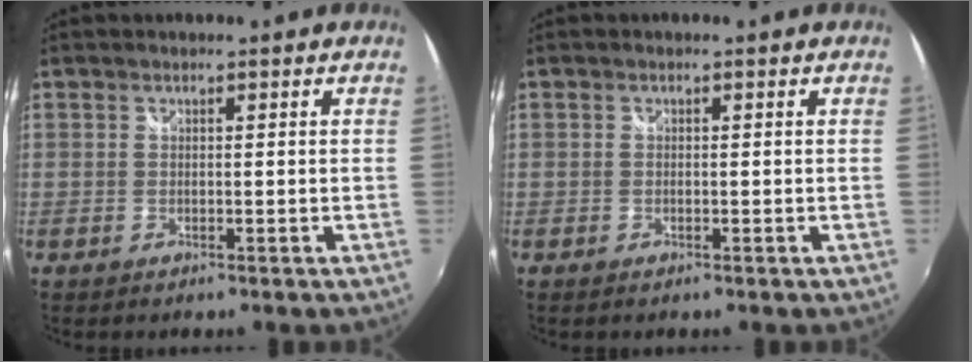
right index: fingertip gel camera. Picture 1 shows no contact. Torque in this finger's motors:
{"motor_torque": [0.24, 0.17, 0.10, 0.02]}